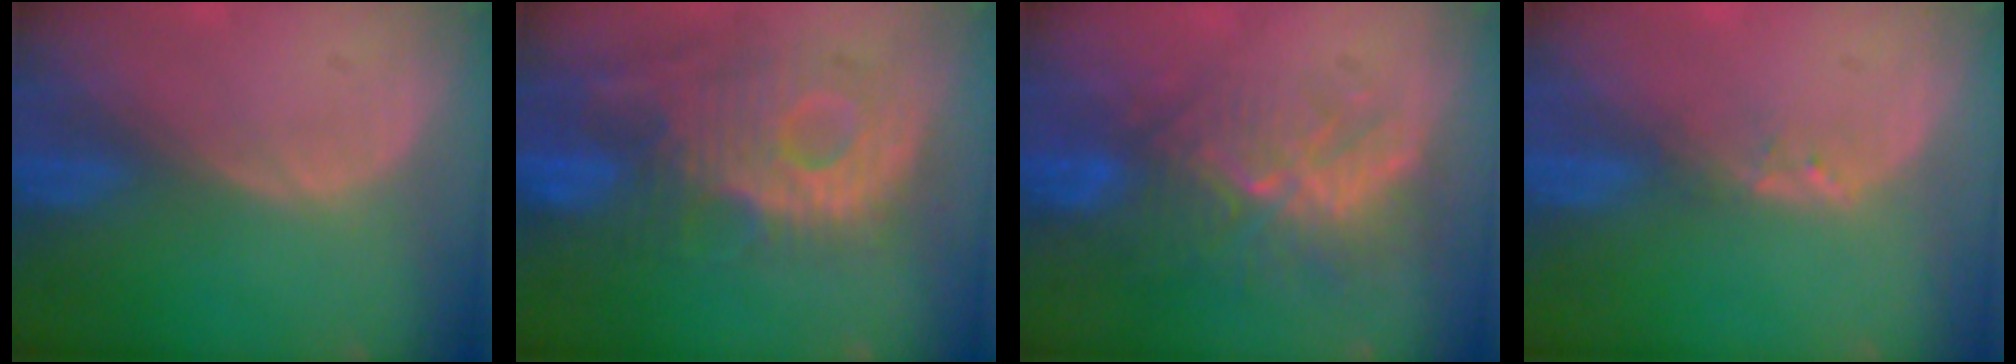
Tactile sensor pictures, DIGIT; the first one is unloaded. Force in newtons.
{"total": 11.8, "press": 10.6, "slide": 5.1}
{"total": 9.3, "press": 8.6, "slide": 3.4}
{"total": 1.2, "press": 1.1, "slide": 0.2}